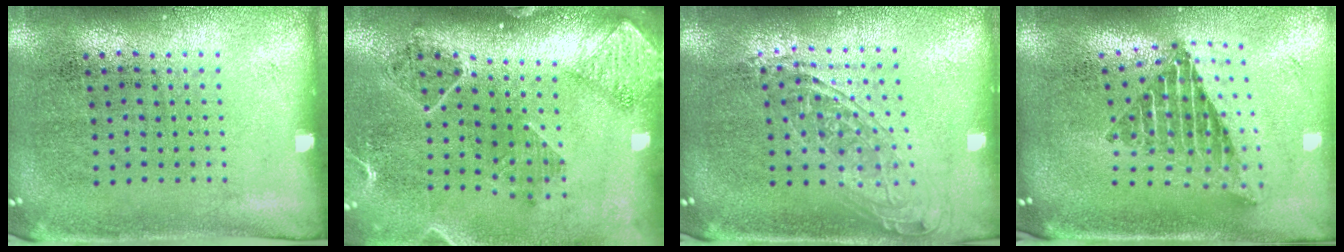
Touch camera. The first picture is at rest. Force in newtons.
{"total": 1.6, "press": 1.6, "slide": 0.1}
{"total": 1.5, "press": 1.3, "slide": 0.8}
{"total": 2.3, "press": 1.6, "slide": 1.7}